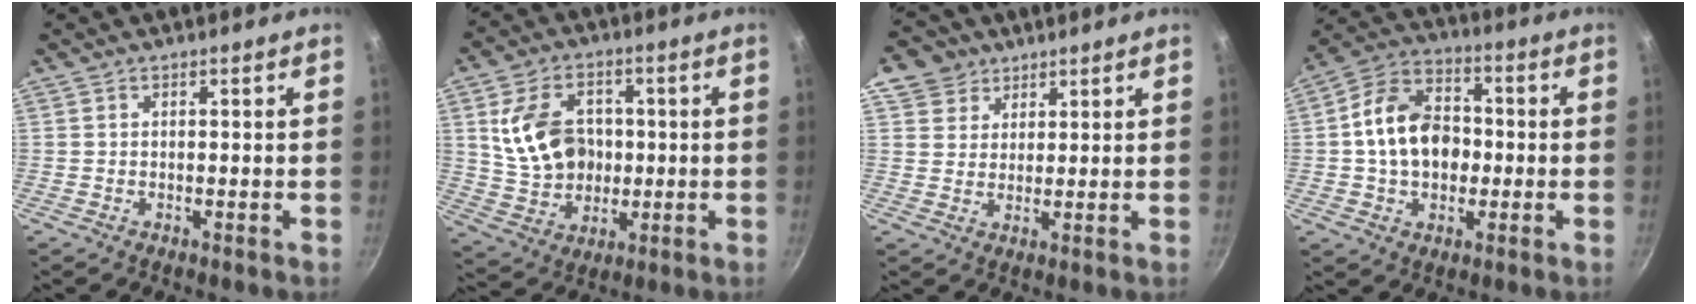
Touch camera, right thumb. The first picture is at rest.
{"total": 14.0, "force": [1.7, 10.8, 8.7], "torque": [-0.134, 0.002, 0.041]}
{"total": 6.6, "force": [4.0, 5.1, 1.2], "torque": [0.011, 0.002, 0.065]}
{"total": 14.0, "force": [-0.3, 10.2, 9.5], "torque": [-0.132, 0.027, -0.019]}